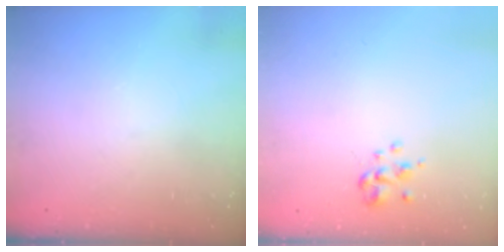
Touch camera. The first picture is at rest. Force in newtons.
{"total": 2.2, "press": 2.1, "slide": 0.7}